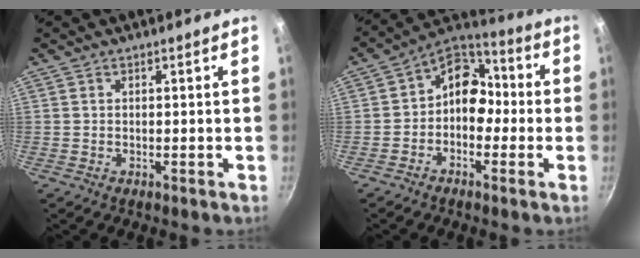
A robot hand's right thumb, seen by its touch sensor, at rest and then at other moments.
{"total": 9.9, "force": [-1.2, 7.6, 6.4], "torque": [-0.052, 0.048, -0.041]}